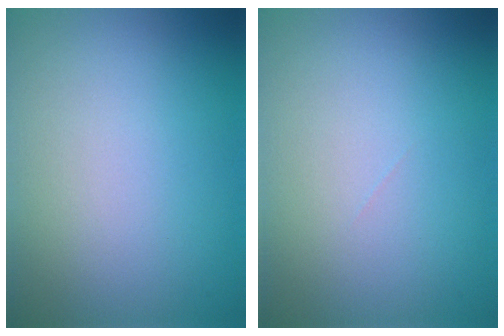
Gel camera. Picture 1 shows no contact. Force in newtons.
{"total": 0.0}